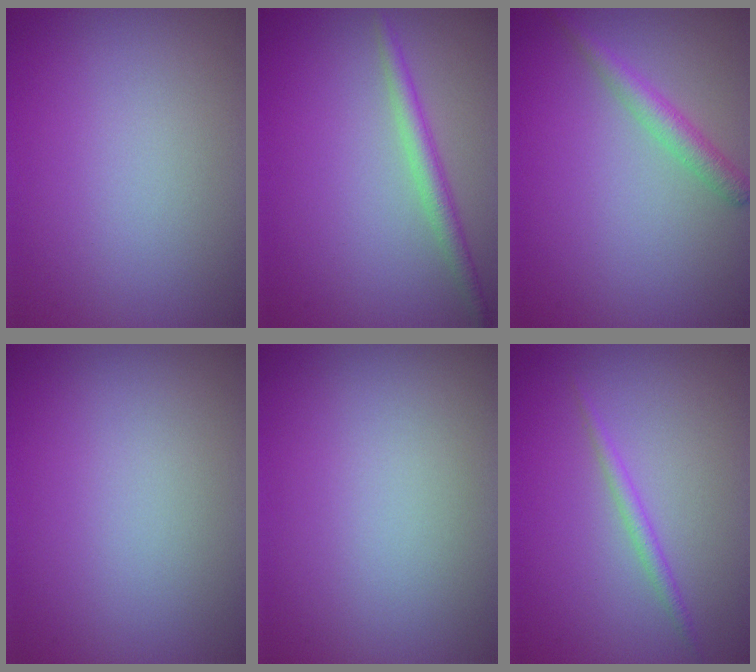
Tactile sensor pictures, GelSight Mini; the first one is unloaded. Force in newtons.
{"total": 2.2, "press": 2.1, "slide": 0.0}
{"total": 2.2, "press": 2.2, "slide": 0.1}
{"total": 0.0}
{"total": 0.0}
{"total": 1.2, "press": 1.2, "slide": 0.1}